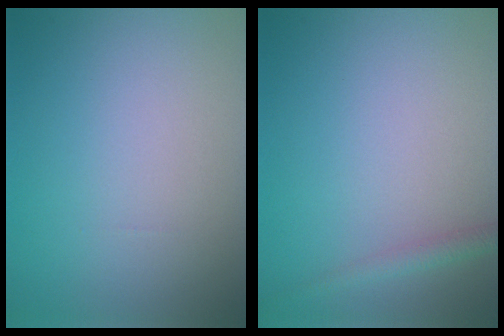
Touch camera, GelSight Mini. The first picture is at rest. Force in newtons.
{"total": 1.4, "press": 1.4, "slide": 0.1}